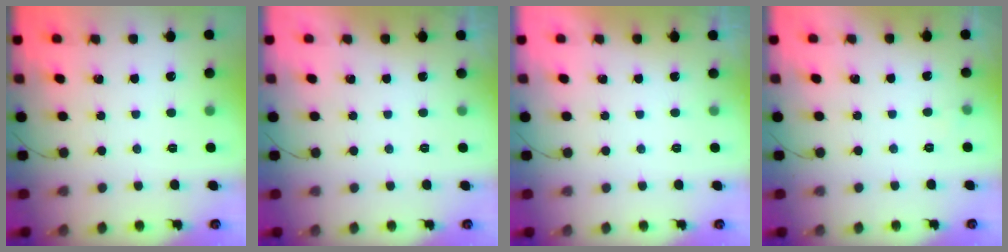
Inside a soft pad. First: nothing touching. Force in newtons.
{"total": 0.0}
{"total": 0.0}
{"total": 2.3, "press": 2.1, "slide": 0.9}